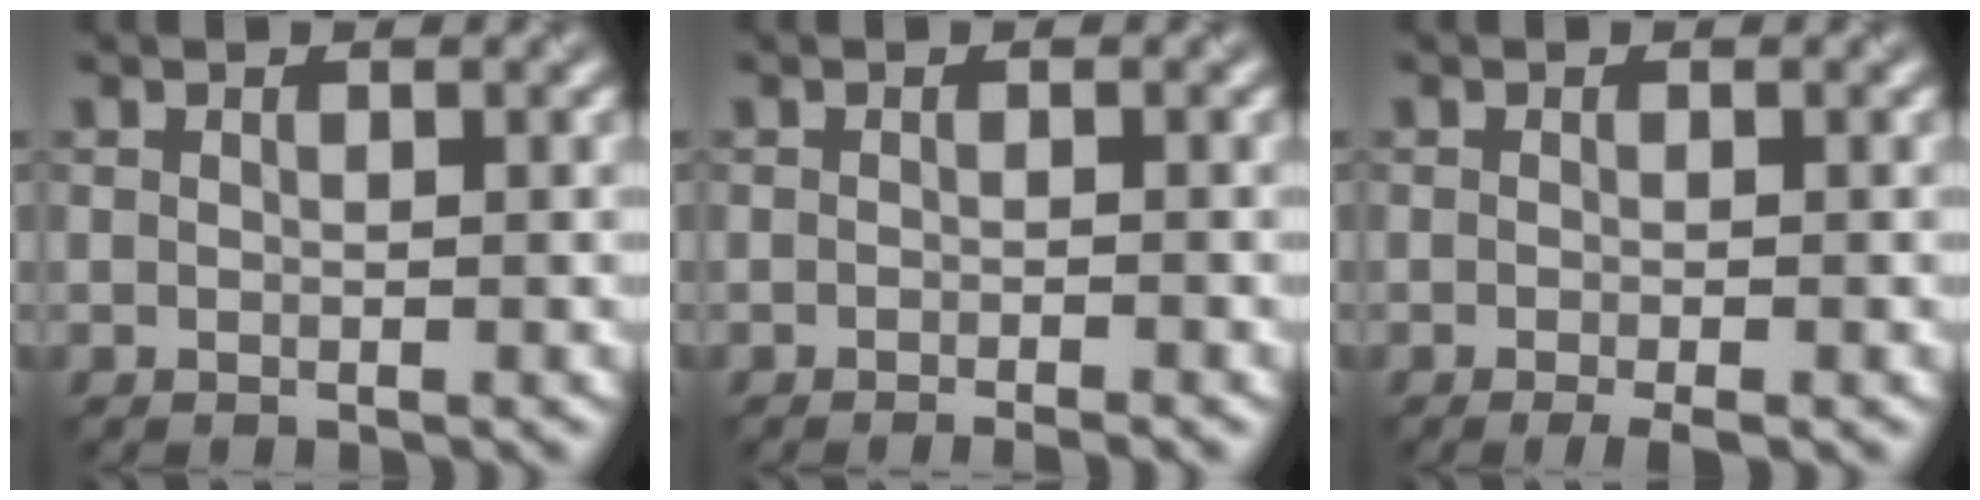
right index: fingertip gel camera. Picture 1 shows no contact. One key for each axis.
{"total": 1.9, "fx": -1.3, "fy": 0.5, "fz": 1.3, "tx": -0.001, "ty": -0.001, "tz": -0.016}
{"total": 1.7, "fx": -1.1, "fy": 0.1, "fz": 1.3, "tx": -0.019, "ty": 0.000, "tz": -0.012}